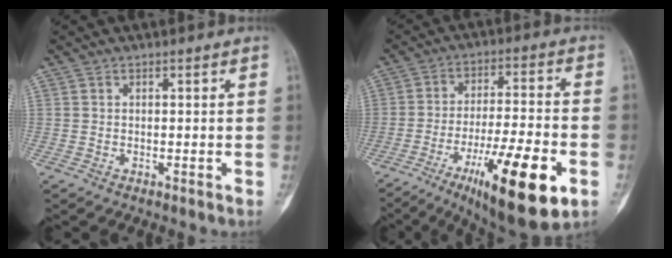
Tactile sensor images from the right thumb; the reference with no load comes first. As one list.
[{"total": 20.0, "force": [-8.5, 4.8, 17.5], "torque": [-0.272, 0.024, -0.129]}]